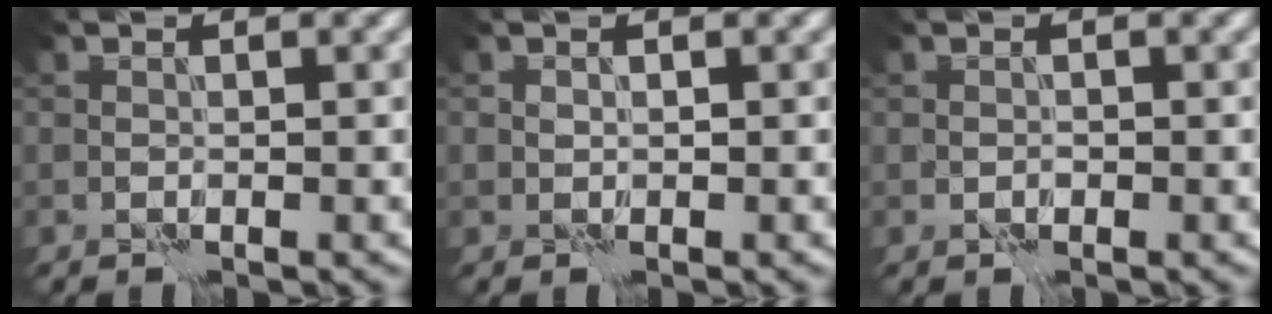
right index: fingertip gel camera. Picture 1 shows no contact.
{"total": 0.0}
{"total": 0.6, "force": [-0.3, 0.4, 0.3], "torque": [-0.004, 0.001, -0.007]}